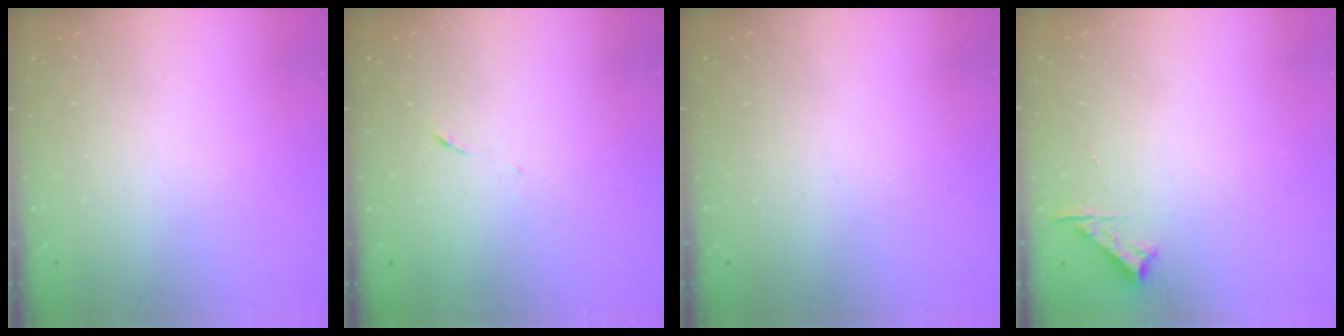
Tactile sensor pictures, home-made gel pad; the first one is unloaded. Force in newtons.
{"total": 6.2, "press": 6.1, "slide": 0.7}
{"total": 0.0}
{"total": 4.7, "press": 4.6, "slide": 0.6}